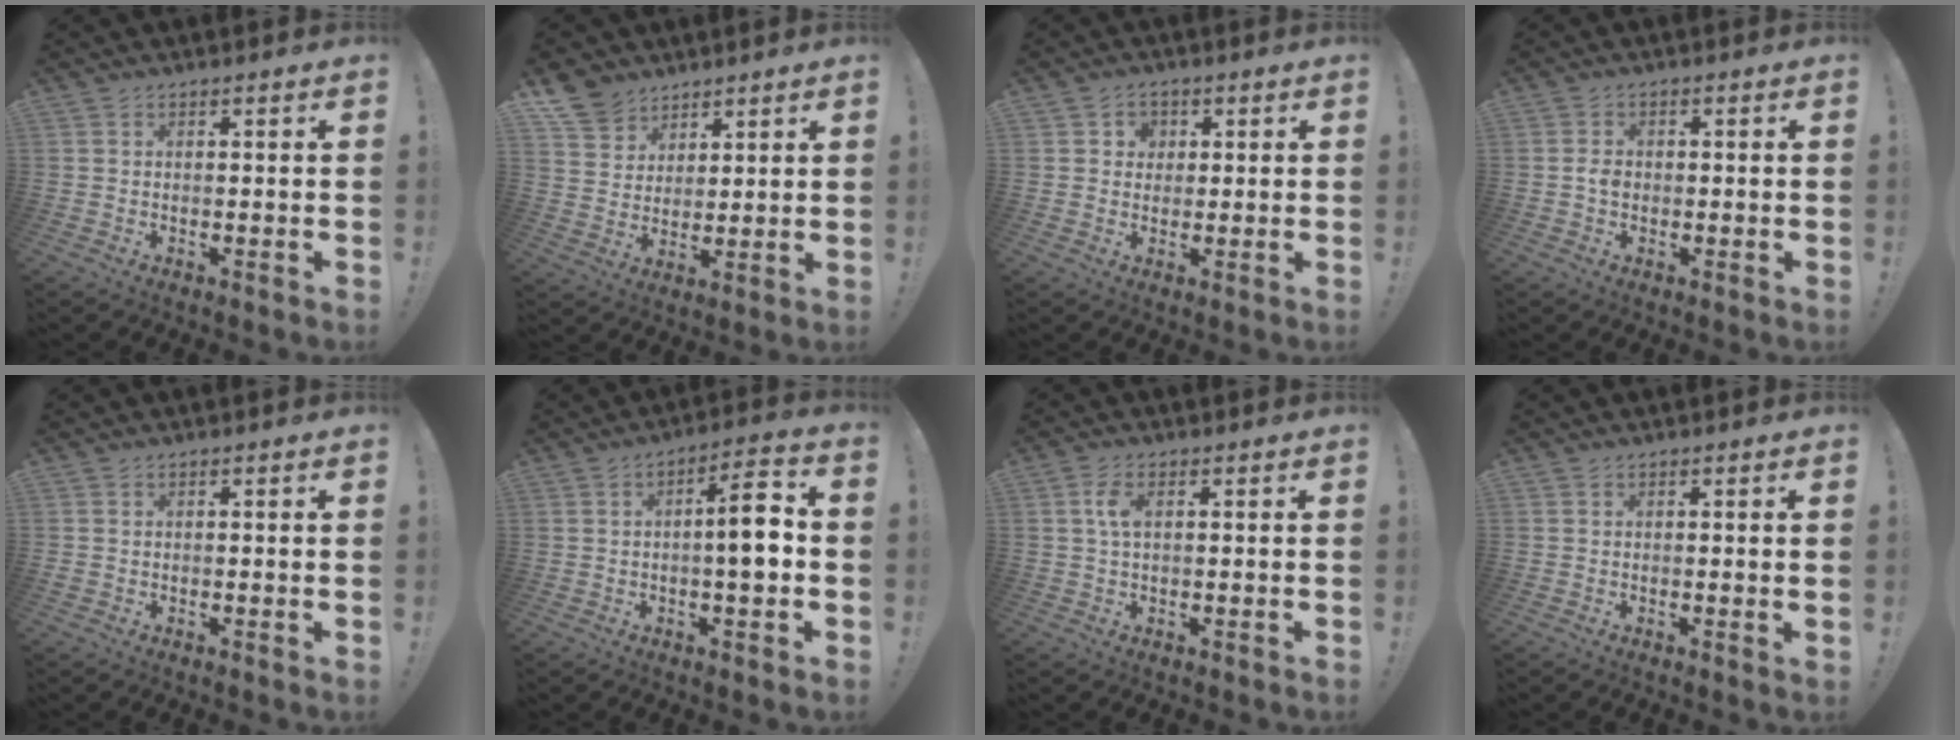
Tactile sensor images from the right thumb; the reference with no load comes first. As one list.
[{"total": 9.7, "force": [7.1, 6.3, 1.8], "torque": [-0.035, -0.050, 0.141]}, {"total": 3.9, "force": [0.9, 3.6, 1.1], "torque": [-0.009, -0.001, 0.015]}, {"total": 2.4, "force": [-0.6, 1.8, 1.5], "torque": [-0.023, 0.005, -0.012]}, {"total": 0.5, "force": [-0.1, 0.5, 0.2], "torque": [-0.007, 0.002, -0.002]}, {"total": 9.9, "force": [-0.6, 3.1, 9.4], "torque": [-0.131, 0.008, -0.016]}, {"total": 4.3, "force": [0.9, 2.2, 3.6], "torque": [-0.078, 0.005, 0.012]}, {"total": 1.1, "force": [0.4, -0.1, 1.0], "torque": [-0.013, -0.002, 0.005]}]